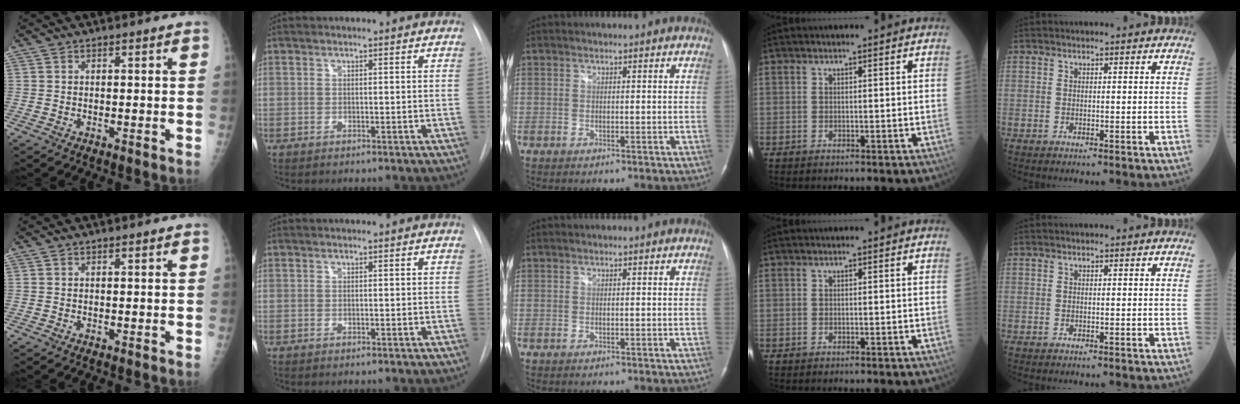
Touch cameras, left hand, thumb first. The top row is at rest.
{}